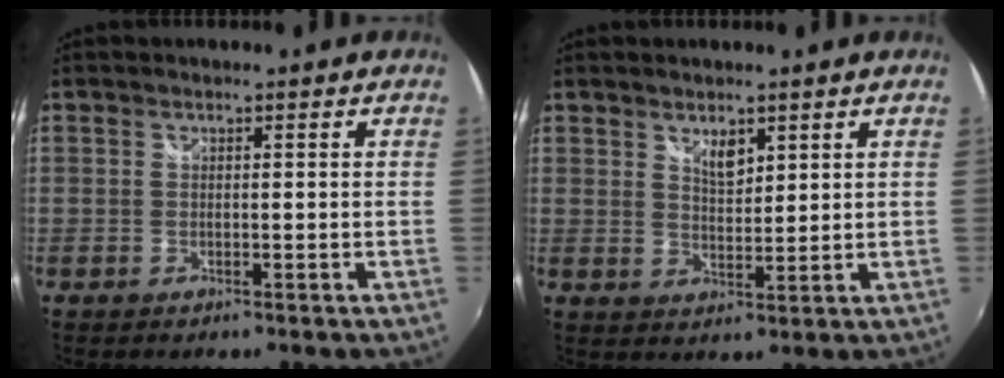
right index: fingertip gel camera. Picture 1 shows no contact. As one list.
[{"total": 3.8, "force": [2.4, 1.8, 2.3], "torque": [-0.035, -0.002, 0.041]}]